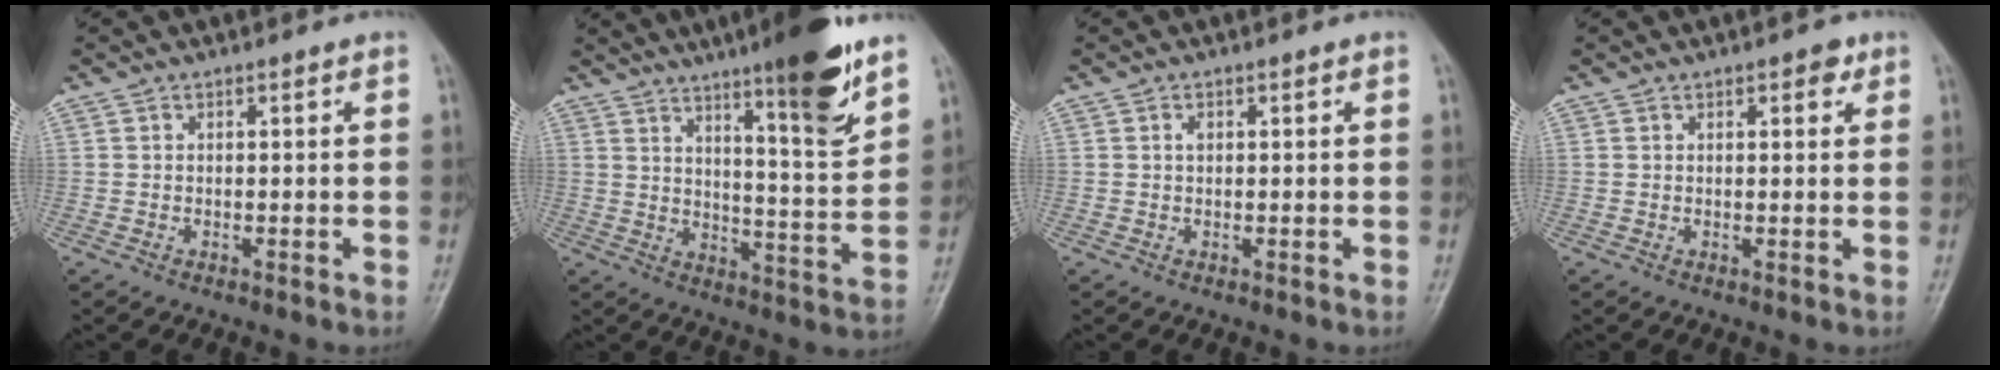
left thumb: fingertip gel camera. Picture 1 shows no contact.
{"total": 14.8, "force": [9.7, 1.8, 11.0], "torque": [-0.147, -0.064, 0.149]}
{"total": 0.8, "force": [0.2, 0.5, 0.5], "torque": [-0.006, 0.002, 0.004]}
{"total": 2.3, "force": [1.2, 1.1, 1.6], "torque": [-0.011, -0.003, 0.013]}